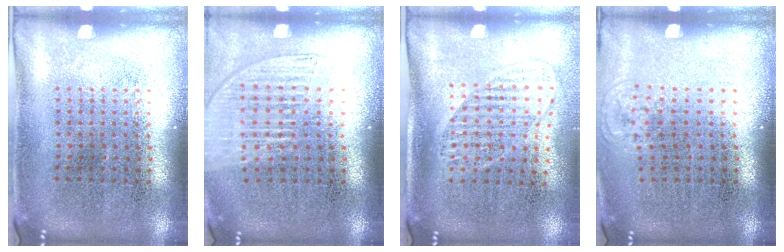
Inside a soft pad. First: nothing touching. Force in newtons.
{"total": 1.5, "press": 1.3, "slide": 0.7}
{"total": 1.5, "press": 1.2, "slide": 0.8}
{"total": 0.6, "press": 0.4, "slide": 0.3}